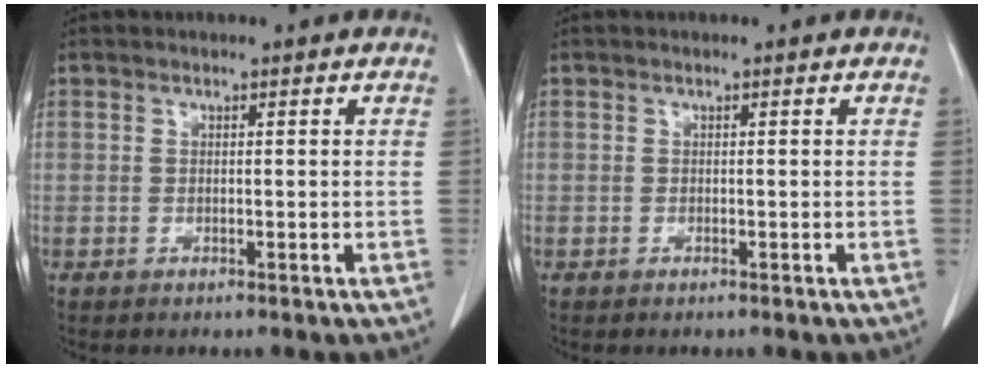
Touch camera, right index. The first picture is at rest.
{"total": 0.0}